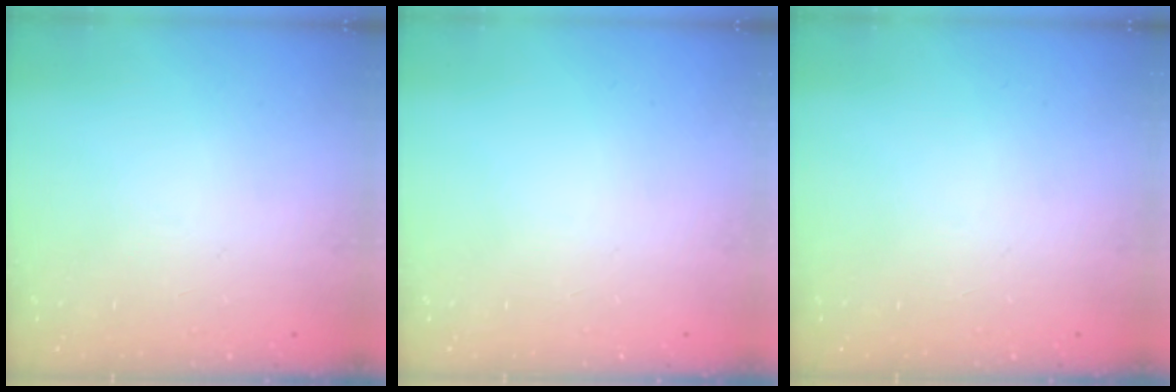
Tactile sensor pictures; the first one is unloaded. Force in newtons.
{"total": 0.0}
{"total": 0.0}